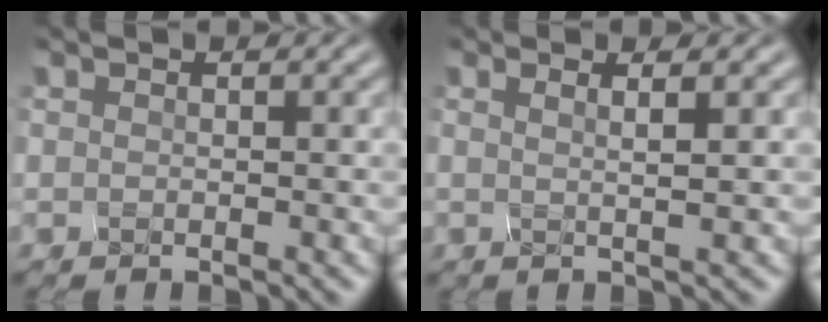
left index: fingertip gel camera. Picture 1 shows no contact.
{"total": 1.8, "force": [0.6, 0.3, 1.6], "torque": [-0.021, 0.016, -0.005]}